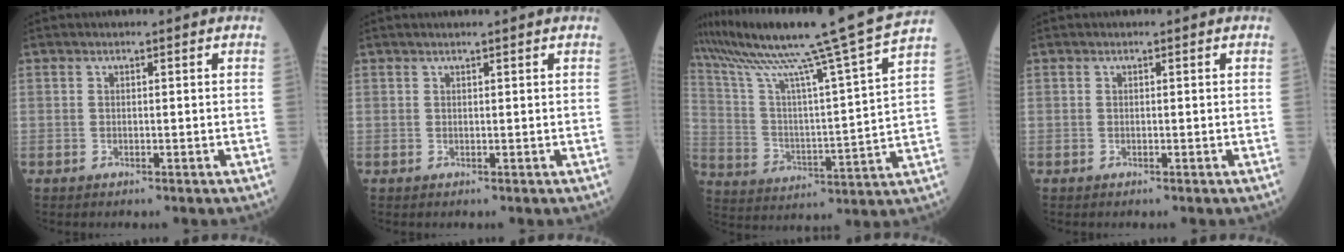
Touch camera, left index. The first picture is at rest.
{"total": 1.8, "force": [1.5, -0.3, 0.8], "torque": [-0.011, 0.008, 0.025]}
{"total": 23.2, "force": [19.1, -2.8, 12.9], "torque": [-0.227, -0.036, 0.291]}
{"total": 0.0}